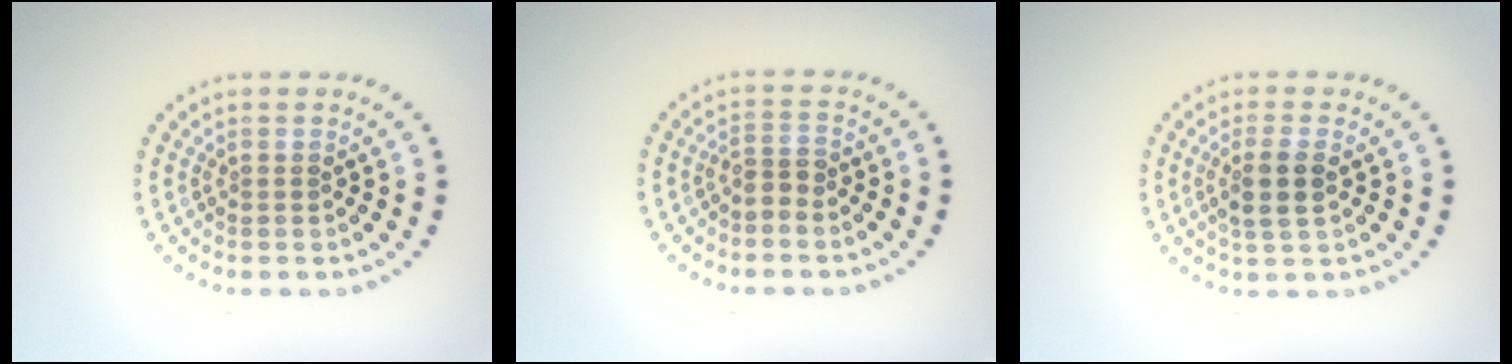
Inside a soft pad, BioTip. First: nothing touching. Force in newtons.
{"total": 1.8, "press": 1.4, "slide": 1.2}
{"total": 2.7, "press": 2.5, "slide": 0.9}